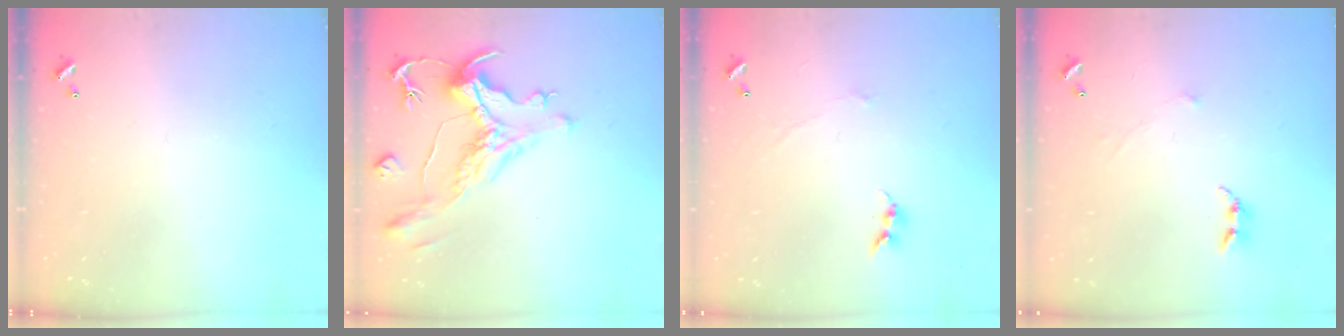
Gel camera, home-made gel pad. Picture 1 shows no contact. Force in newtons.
{"total": 1.9, "press": 0.9, "slide": 1.7}
{"total": 0.7, "press": 0.4, "slide": 0.6}
{"total": 0.7, "press": 0.6, "slide": 0.5}